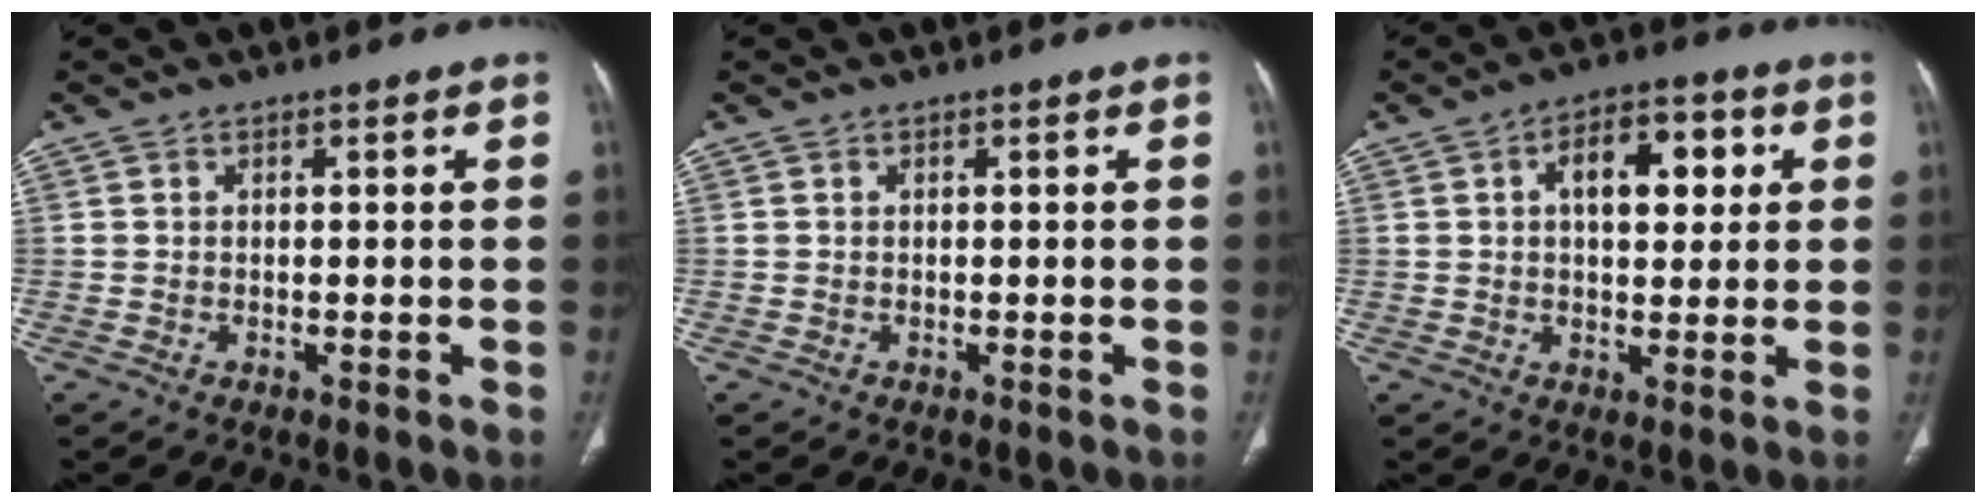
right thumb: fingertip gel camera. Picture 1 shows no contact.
{"total": 0.0}
{"total": 10.5, "force": [2.7, 5.8, 8.2], "torque": [-0.090, 0.011, 0.038]}